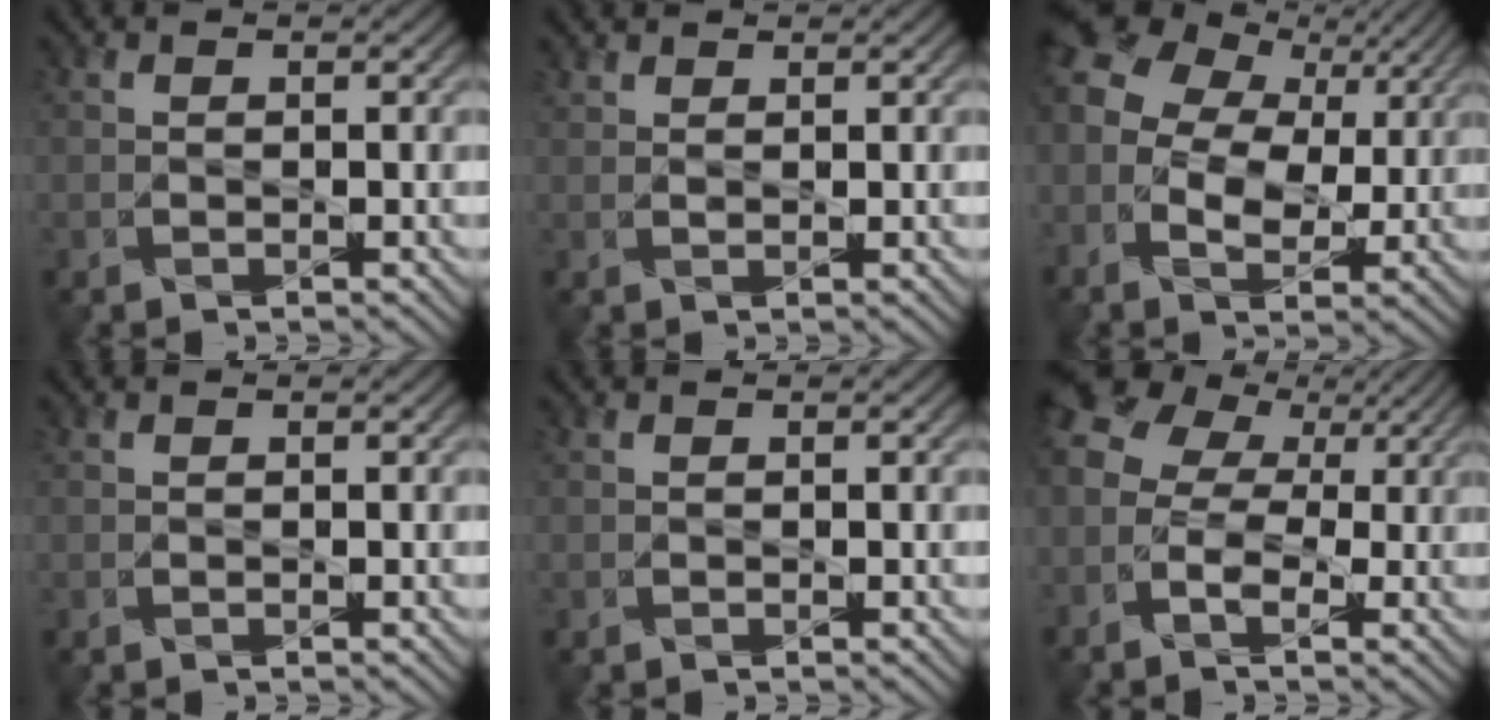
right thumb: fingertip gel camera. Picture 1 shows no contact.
{"total": 1.4, "force": [1.3, 0.2, 0.3], "torque": [-0.012, 0.006, 0.032]}
{"total": 12.9, "force": [3.0, 9.1, 8.6], "torque": [-0.213, 0.008, 0.060]}
{"total": 0.0}
{"total": 0.0}
{"total": 9.3, "force": [0.5, 6.8, 6.3], "torque": [-0.153, 0.017, -0.001]}